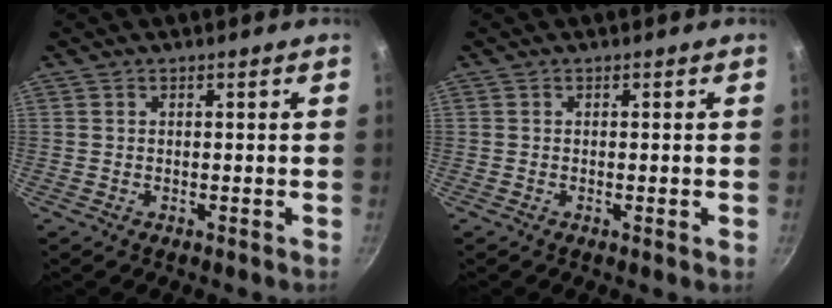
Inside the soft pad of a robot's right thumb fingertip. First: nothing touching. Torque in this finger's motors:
{"motor_torque": [-0.57, -0.22, -0.23, 0.01, 0.07]}